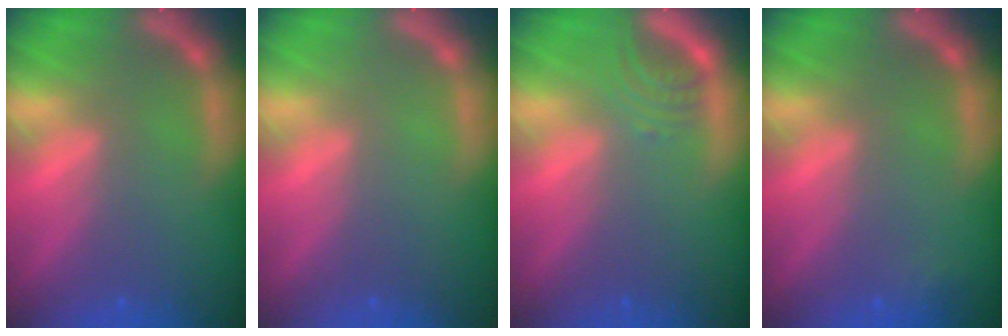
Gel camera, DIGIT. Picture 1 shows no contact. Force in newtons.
{"total": 0.0}
{"total": 2.5}
{"total": 0.9}